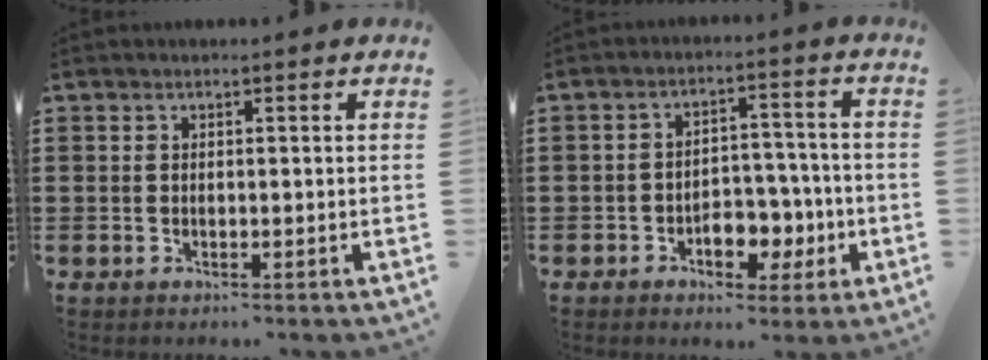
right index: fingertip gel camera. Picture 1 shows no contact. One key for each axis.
{"total": 6.4, "fx": -2.6, "fy": 4.5, "fz": 3.7, "tx": -0.049, "ty": 0.009, "tz": -0.047}